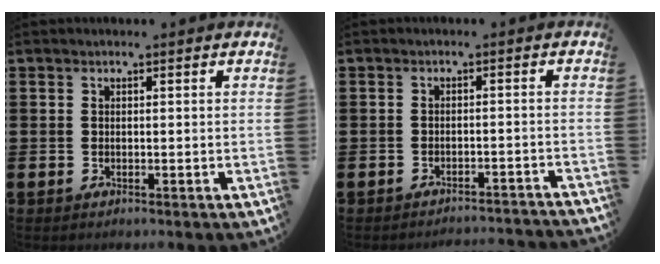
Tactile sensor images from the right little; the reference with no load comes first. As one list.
[{"total": 1.7, "force": [-1.7, -0.2, -0.1], "torque": [-0.003, 0.007, -0.037]}]